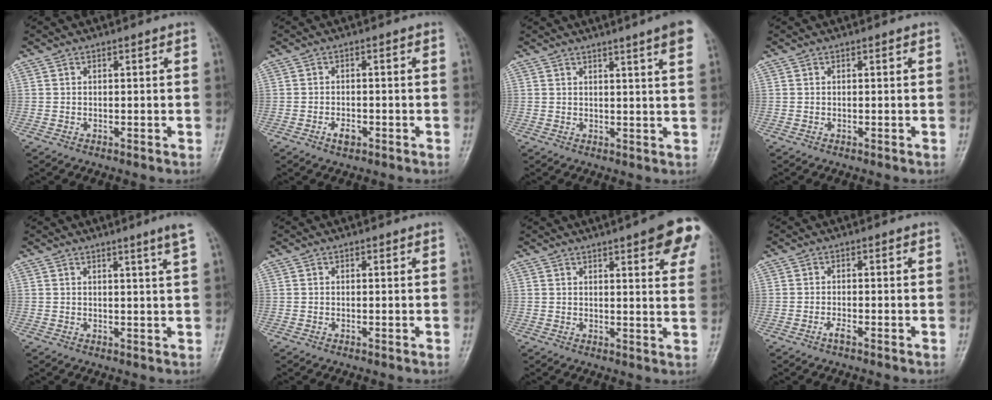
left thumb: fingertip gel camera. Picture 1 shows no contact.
{"total": 2.5, "force": [-1.6, 1.3, 1.5], "torque": [-0.025, 0.013, -0.027]}
{"total": 6.9, "force": [4.4, -0.2, 5.4], "torque": [-0.062, -0.012, 0.044]}
{"total": 0.0}
{"total": 3.3, "force": [2.0, -1.0, 2.4], "torque": [-0.037, -0.015, 0.030]}
{"total": 0.0}
{"total": 12.7, "force": [6.7, 3.0, 10.3], "torque": [-0.100, -0.021, 0.070]}
{"total": 1.5, "force": [-1.2, 0.1, 1.0], "torque": [-0.023, 0.009, -0.025]}